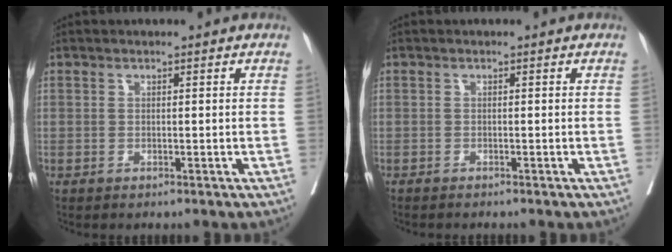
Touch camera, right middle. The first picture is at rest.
{"total": 0.9, "force": [-0.9, 0.0, 0.2], "torque": [-0.006, -0.002, -0.014]}